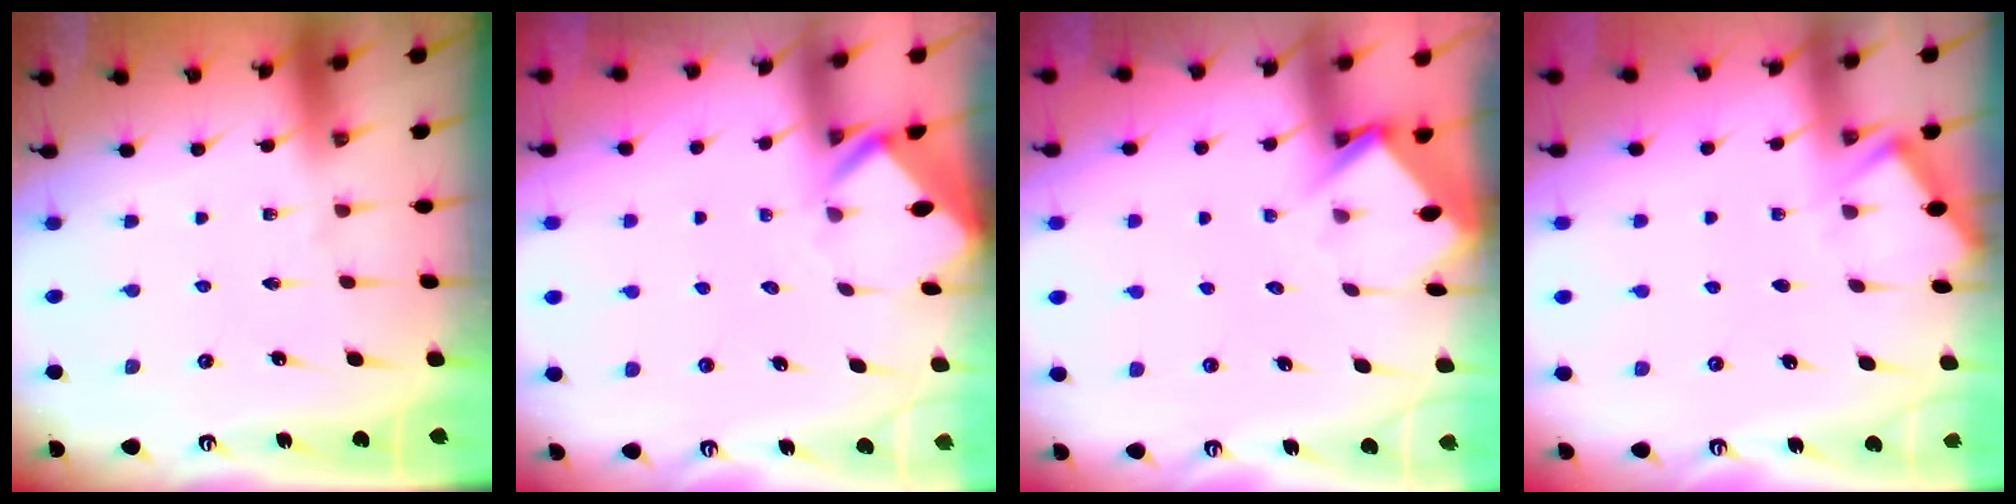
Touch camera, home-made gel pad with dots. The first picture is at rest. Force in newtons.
{"total": 2.4, "press": 2.4, "slide": 0.1}
{"total": 3.5, "press": 3.5, "slide": 0.3}
{"total": 2.1, "press": 2.1, "slide": 0.3}